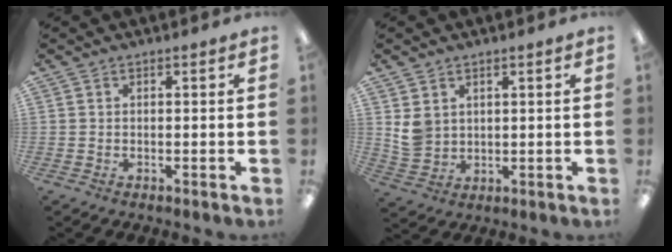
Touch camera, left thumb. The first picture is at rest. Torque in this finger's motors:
{"motor_torque": [0.86, 0.87, 0.66, -0.79, 0.02]}